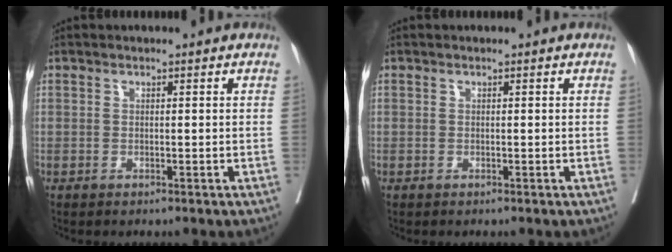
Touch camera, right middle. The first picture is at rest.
{"total": 0.0}